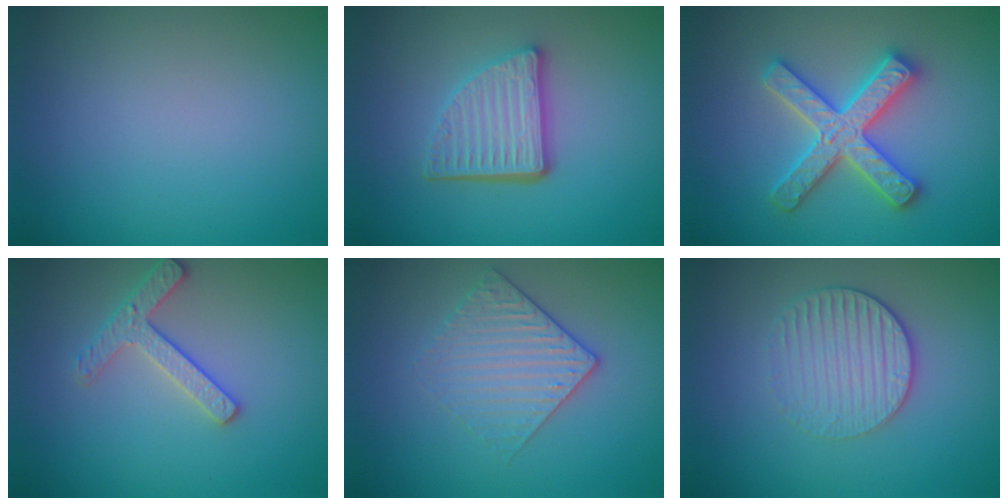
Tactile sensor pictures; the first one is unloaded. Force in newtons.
{"total": 4.6, "press": 3.4, "slide": 3.1}
{"total": 5.0, "press": 5.0, "slide": 0.8}
{"total": 2.5, "press": 2.4, "slide": 0.3}
{"total": 2.9, "press": 2.6, "slide": 1.2}
{"total": 3.3, "press": 2.6, "slide": 1.9}